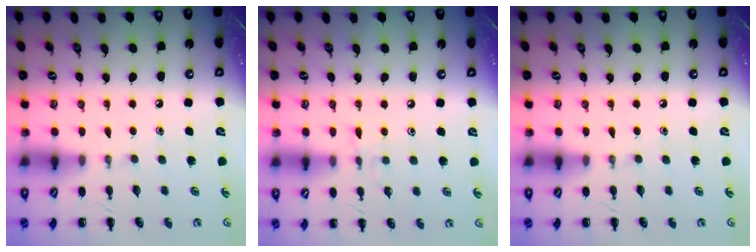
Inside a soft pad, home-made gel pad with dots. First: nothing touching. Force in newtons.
{"total": 4.4, "press": 4.3, "slide": 1.2}
{"total": 0.0}